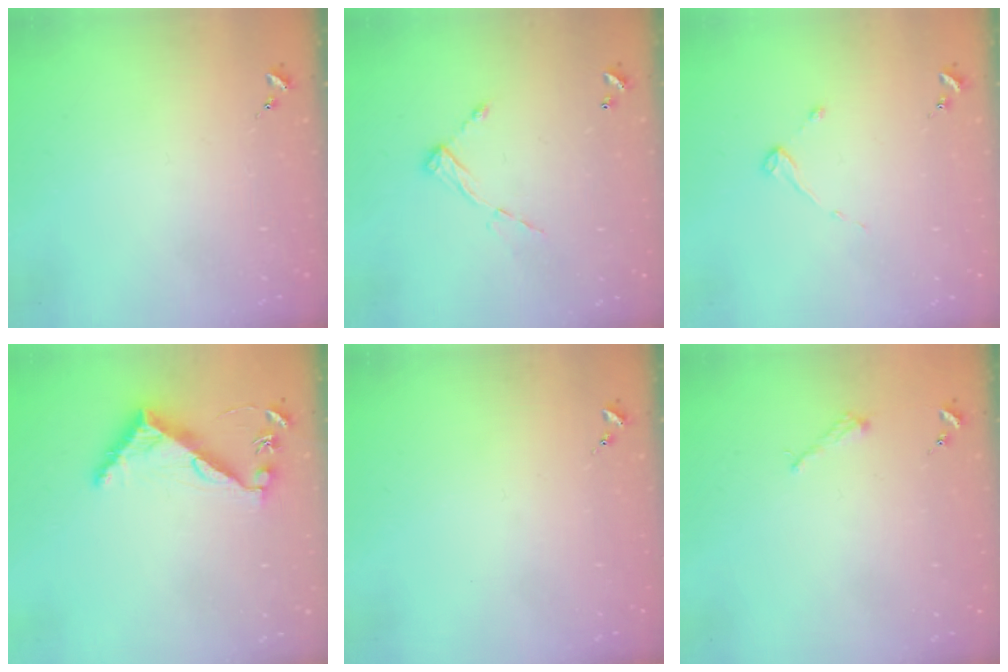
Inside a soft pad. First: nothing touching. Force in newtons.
{"total": 8.2, "press": 8.2, "slide": 0.5}
{"total": 2.6, "press": 2.5, "slide": 0.4}
{"total": 8.0, "press": 8.0, "slide": 0.5}
{"total": 0.0}
{"total": 2.2, "press": 2.2, "slide": 0.3}